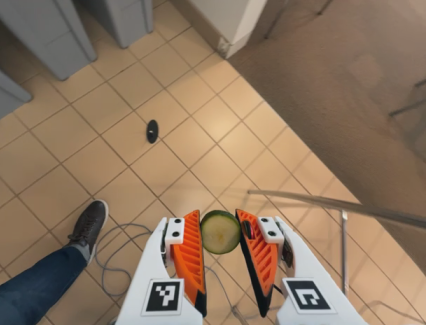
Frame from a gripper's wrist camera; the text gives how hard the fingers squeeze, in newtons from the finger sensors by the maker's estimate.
{"total": 6.1, "left": 5.6, "right": 6.6}